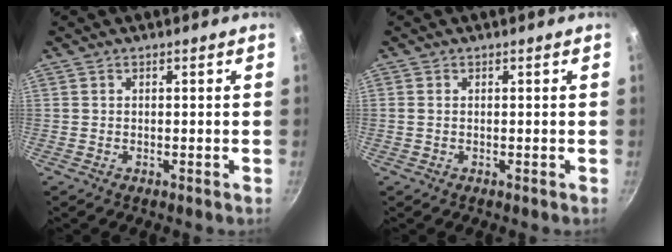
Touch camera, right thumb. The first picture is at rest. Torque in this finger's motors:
{"motor_torque": [0.22, -0.43, -0.21, 0.03, 0.06]}